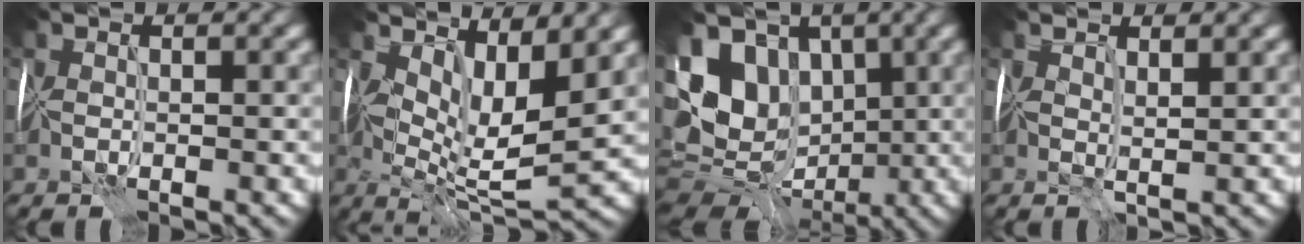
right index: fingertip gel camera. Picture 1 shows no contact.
{"total": 6.8, "force": [2.4, 2.5, 5.8], "torque": [-0.110, -0.013, 0.047]}
{"total": 13.0, "force": [1.9, 9.3, 8.8], "torque": [-0.170, 0.006, 0.033]}
{"total": 1.4, "force": [1.2, -0.3, 0.7], "torque": [-0.012, 0.001, 0.020]}